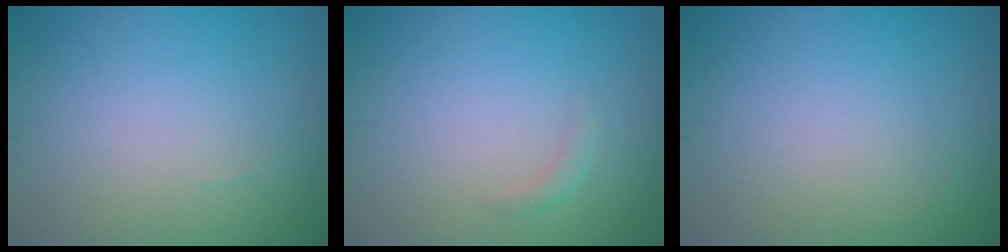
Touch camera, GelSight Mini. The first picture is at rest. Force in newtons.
{"total": 0.9, "press": 0.9, "slide": 0.0}
{"total": 0.0}